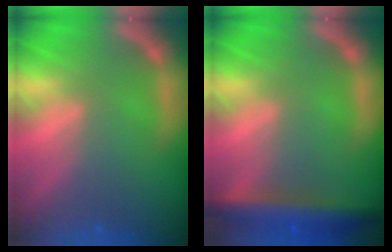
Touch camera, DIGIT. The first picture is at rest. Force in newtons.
{"total": 5.5}